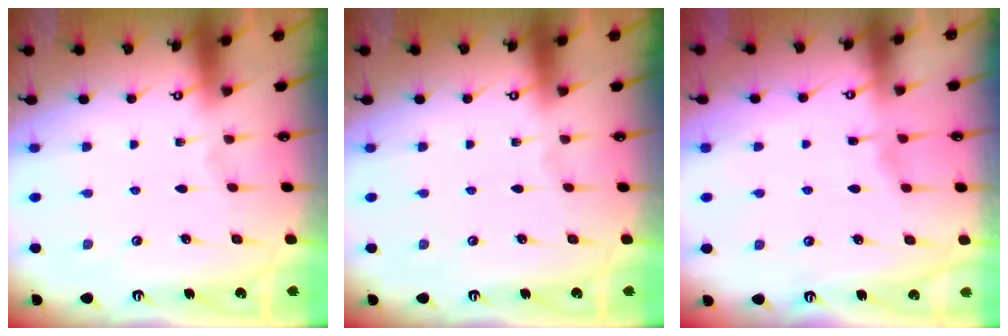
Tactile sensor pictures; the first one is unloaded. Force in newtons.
{"total": 0.0}
{"total": 3.0, "press": 3.0, "slide": 0.2}